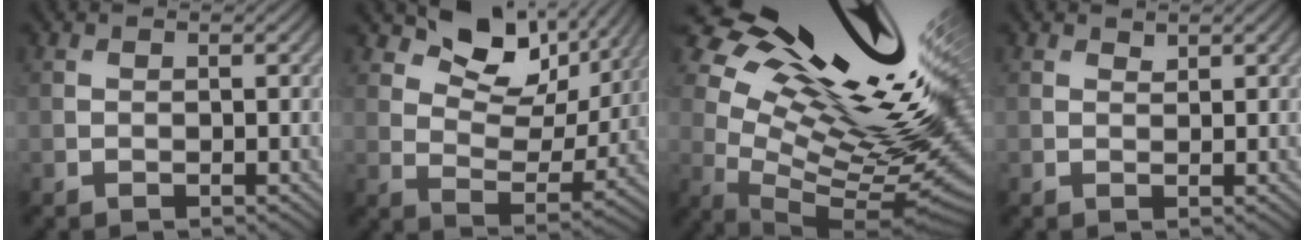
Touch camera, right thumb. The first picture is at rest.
{"total": 10.1, "force": [6.2, 5.5, 5.8], "torque": [-0.107, -0.013, 0.103]}
{"total": 20.5, "force": [9.6, 8.2, 16.2], "torque": [-0.240, 0.031, 0.166]}
{"total": 0.8, "force": [0.7, 0.3, 0.2], "torque": [-0.005, -0.003, 0.014]}